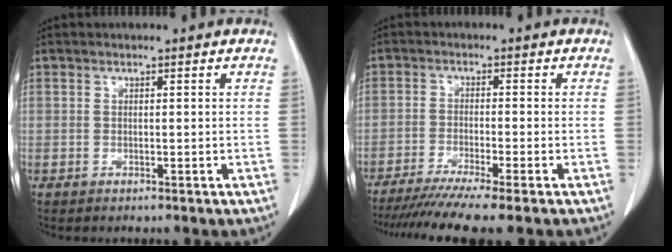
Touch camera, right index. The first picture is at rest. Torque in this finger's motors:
{"motor_torque": [0.94, -0.94, 0.46, 0.14]}